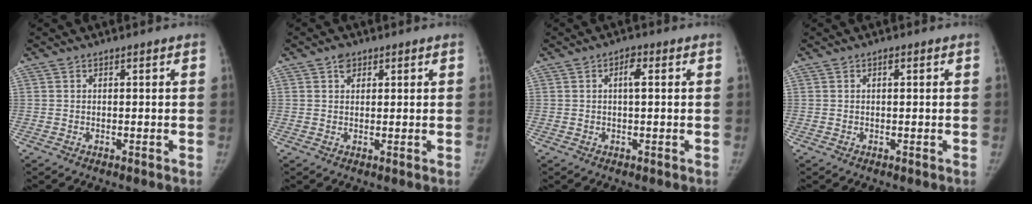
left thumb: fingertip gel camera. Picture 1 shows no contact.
{"total": 2.3, "force": [1.3, 1.8, 0.8], "torque": [0.003, -0.004, 0.015]}
{"total": 2.5, "force": [0.5, 1.0, 2.2], "torque": [-0.035, 0.004, 0.004]}
{"total": 0.8, "force": [0.2, 0.4, 0.6], "torque": [-0.004, 0.001, 0.002]}